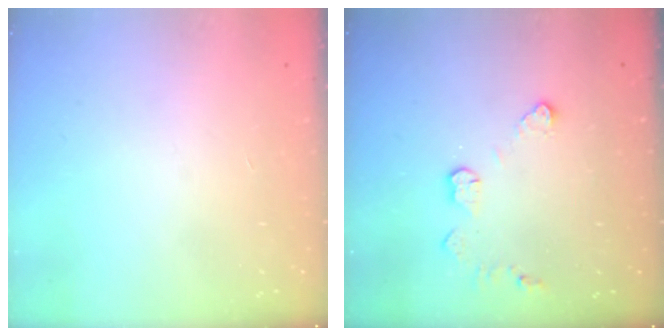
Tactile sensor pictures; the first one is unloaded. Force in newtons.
{"total": 5.1, "press": 5.1, "slide": 0.2}